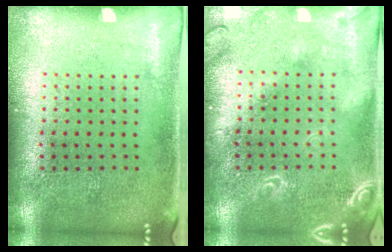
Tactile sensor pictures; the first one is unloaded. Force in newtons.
{"total": 1.7, "press": 1.7, "slide": 0.2}